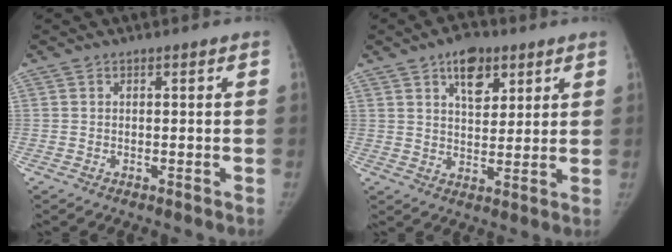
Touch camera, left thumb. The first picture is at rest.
{"total": 8.4, "force": [4.5, 4.8, 5.3], "torque": [-0.052, -0.021, 0.068]}